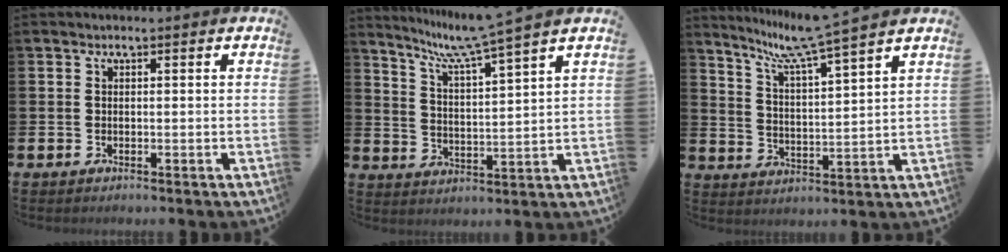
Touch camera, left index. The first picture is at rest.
{"total": 8.2, "force": [7.2, -0.5, 3.9], "torque": [-0.095, -0.045, 0.121]}
{"total": 8.3, "force": [7.4, -0.3, 3.7], "torque": [-0.093, -0.049, 0.124]}